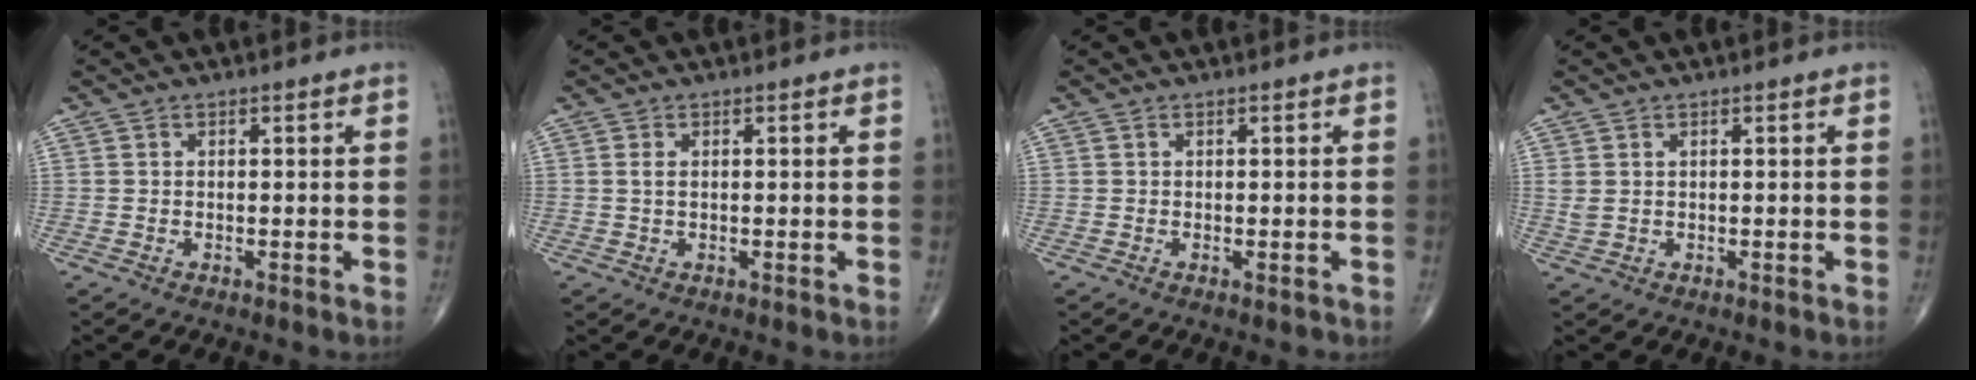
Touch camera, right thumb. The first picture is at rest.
{"total": 1.0, "force": [0.2, 0.5, 0.9], "torque": [-0.020, 0.004, 0.007]}
{"total": 0.7, "force": [-0.3, 0.3, 0.6], "torque": [-0.004, -0.002, -0.002]}
{"total": 1.6, "force": [0.6, 0.8, 1.2], "torque": [-0.032, 0.010, 0.020]}